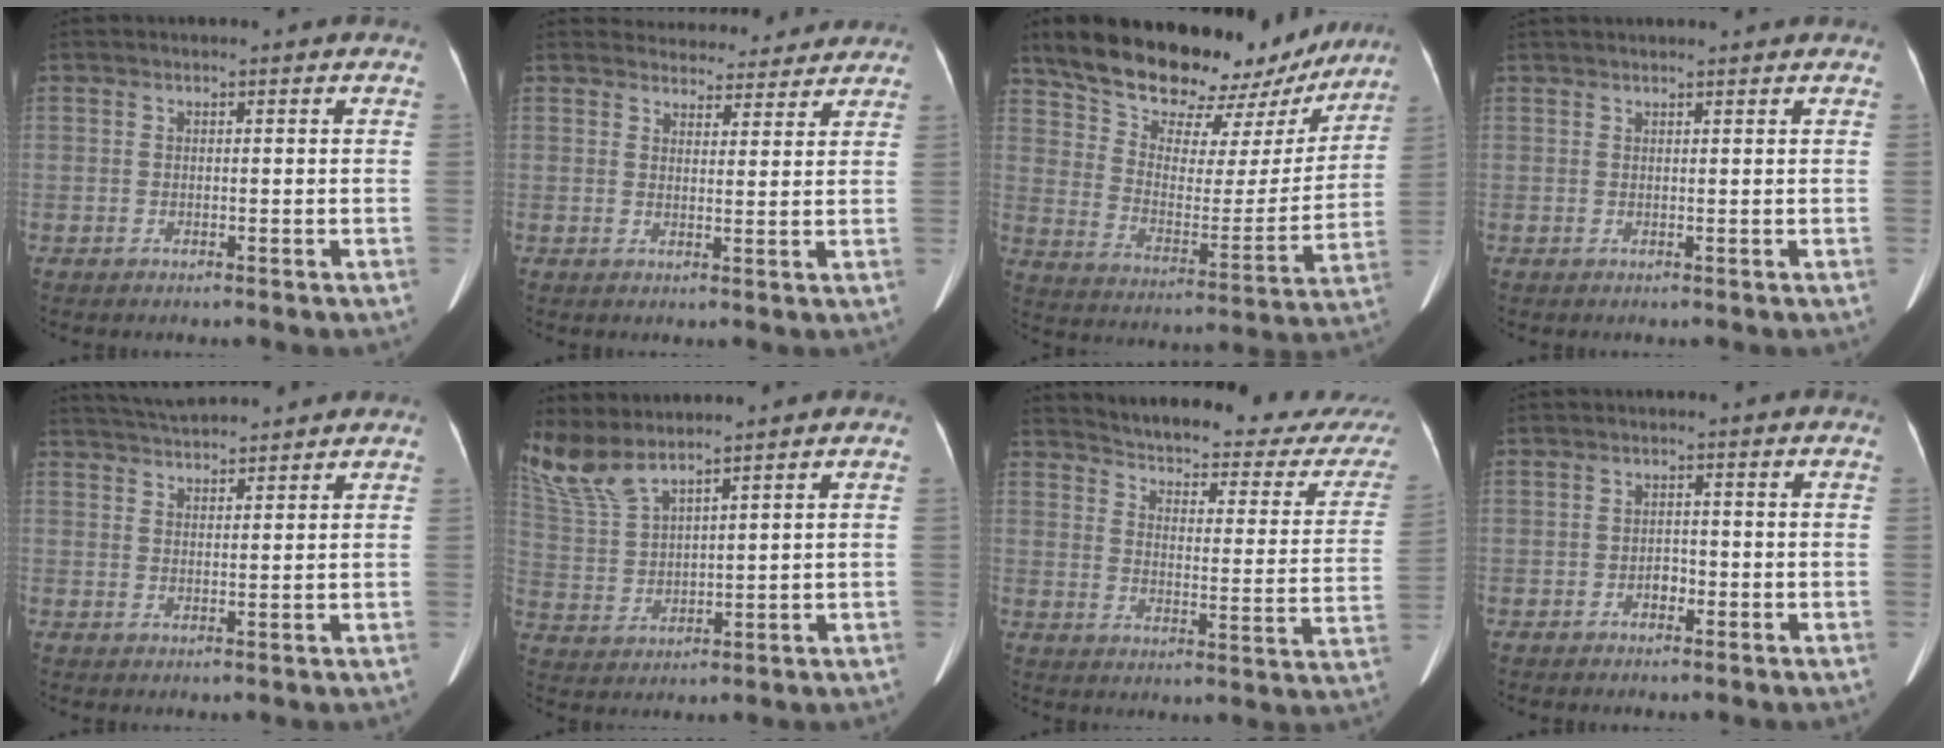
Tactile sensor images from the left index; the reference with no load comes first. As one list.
[{"total": 10.0, "force": [9.5, 2.9, 0.9], "torque": [0.016, 0.004, 0.107]}, {"total": 24.3, "force": [20.4, 8.8, 9.9], "torque": [-0.151, -0.005, 0.287]}, {"total": 6.5, "force": [6.0, 0.5, 2.5], "torque": [-0.032, 0.027, 0.074]}, {"total": 8.6, "force": [8.0, 0.6, 2.9], "torque": [-0.054, 0.021, 0.125]}, {"total": 9.4, "force": [8.4, 1.1, 4.1], "torque": [-0.105, 0.002, 0.187]}, {"total": 24.0, "force": [22.9, 3.0, 6.5], "torque": [-0.082, -0.101, 0.268]}, {"total": 1.5, "force": [-1.2, 0.8, 0.6], "torque": [0.000, -0.002, -0.017]}]